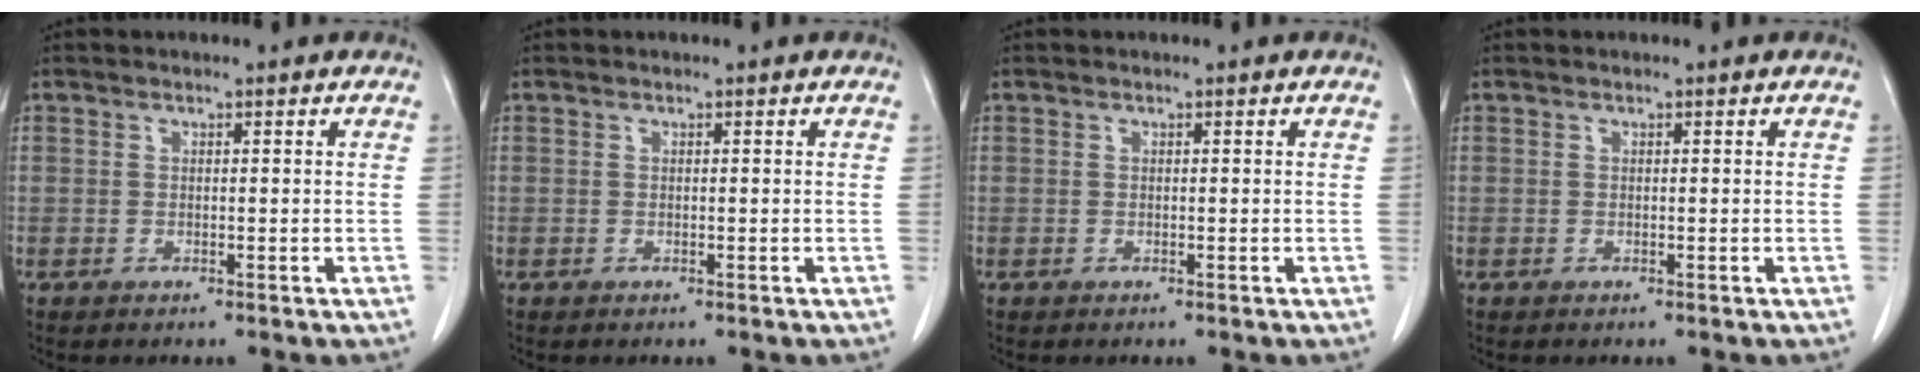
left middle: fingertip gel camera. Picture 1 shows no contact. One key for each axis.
{"total": 0.0}
{"total": 0.0}
{"total": 0.0}